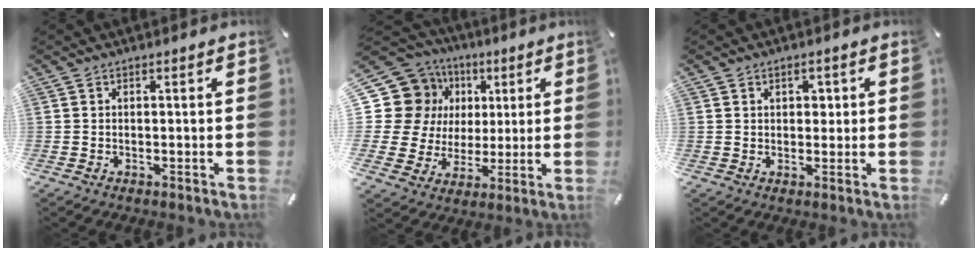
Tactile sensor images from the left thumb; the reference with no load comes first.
{"total": 17.4, "force": [5.2, 15.4, 6.1], "torque": [-0.133, -0.035, 0.114]}
{"total": 2.3, "force": [0.6, 2.0, 1.1], "torque": [-0.001, -0.004, 0.002]}